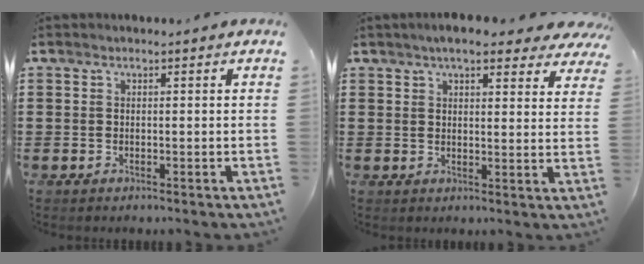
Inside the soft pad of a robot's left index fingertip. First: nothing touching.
{"total": 6.1, "force": [5.0, 1.3, 3.2], "torque": [-0.060, -0.009, 0.088]}